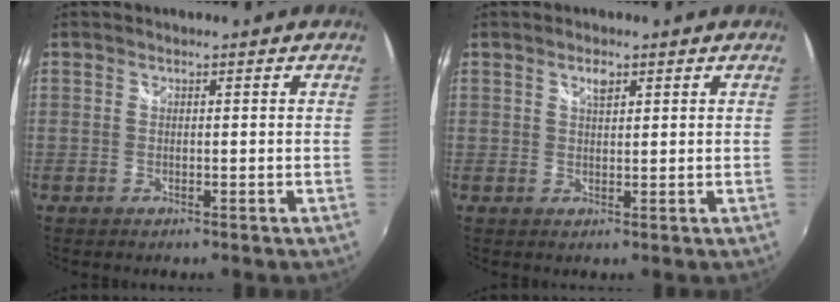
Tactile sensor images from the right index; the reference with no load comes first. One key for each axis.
{"total": 2.2, "fx": 1.3, "fy": 1.0, "fz": 1.5, "tx": -0.023, "ty": 0.003, "tz": 0.021}